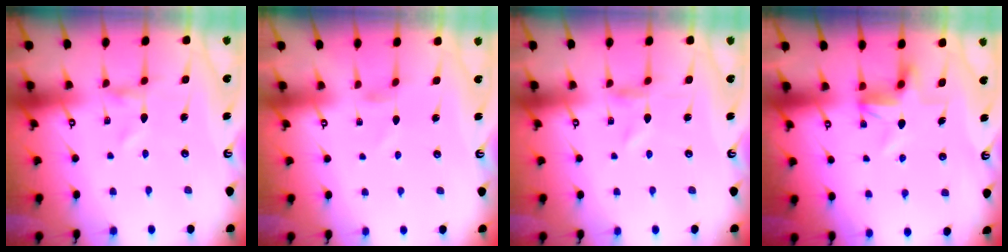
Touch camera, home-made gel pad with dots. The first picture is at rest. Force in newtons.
{"total": 0.0}
{"total": 0.0}
{"total": 4.4, "press": 4.4, "slide": 0.3}